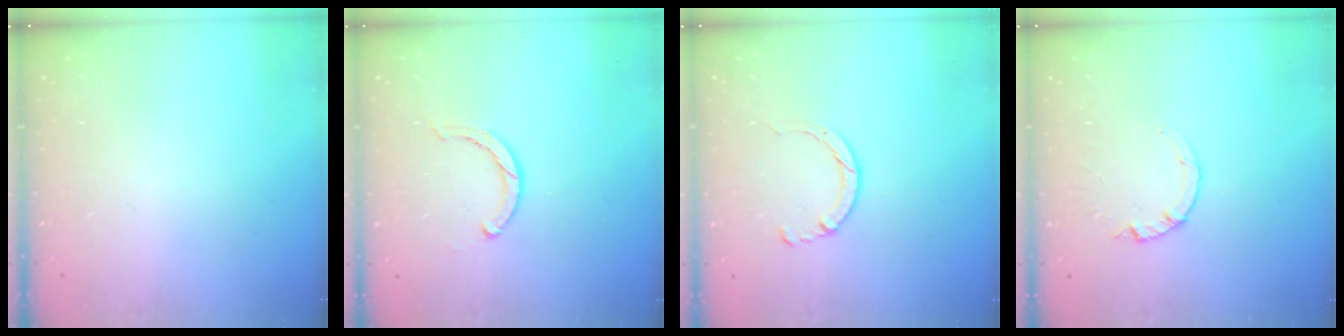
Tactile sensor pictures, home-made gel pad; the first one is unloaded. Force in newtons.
{"total": 3.5, "press": 3.5, "slide": 0.3}
{"total": 2.9, "press": 2.8, "slide": 0.4}
{"total": 1.0, "press": 0.9, "slide": 0.3}